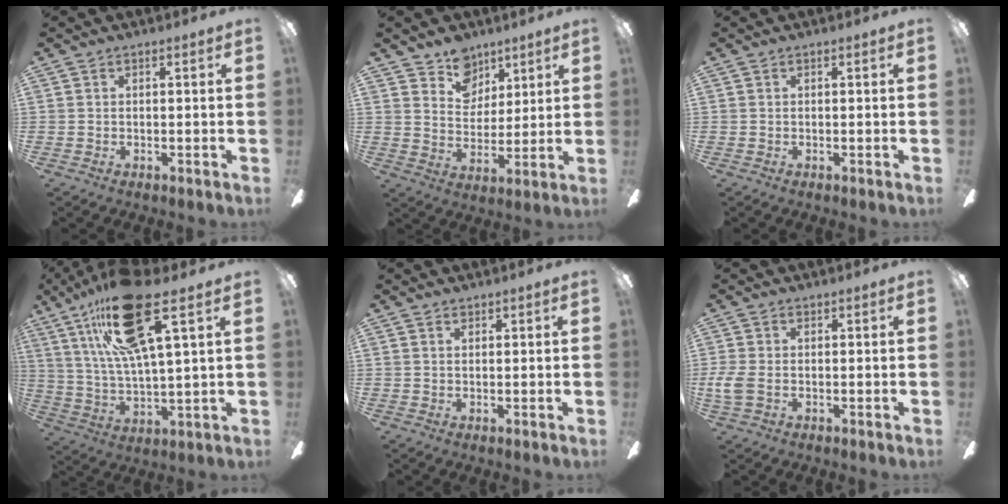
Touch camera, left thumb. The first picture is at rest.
{"total": 9.6, "force": [7.0, 6.5, 1.4], "torque": [-0.016, -0.046, 0.131]}
{"total": 0.0}
{"total": 22.9, "force": [12.5, 6.4, 18.1], "torque": [-0.327, -0.036, 0.198]}
{"total": 0.8, "force": [0.6, 0.5, 0.2], "torque": [-0.006, 0.001, 0.012]}
{"total": 4.1, "force": [-0.4, 2.5, 3.2], "torque": [-0.082, 0.000, -0.013]}